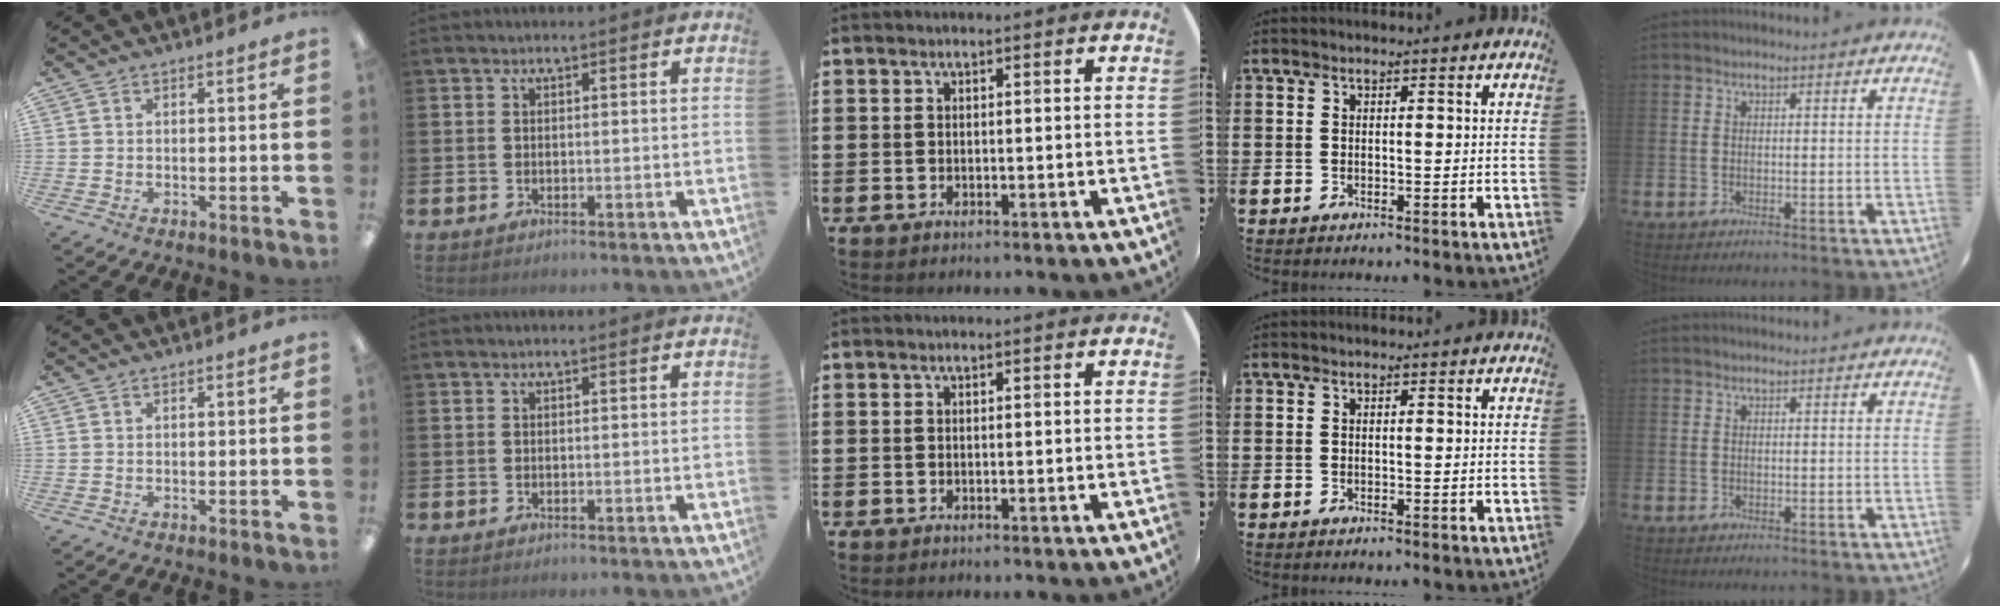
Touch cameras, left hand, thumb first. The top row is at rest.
{}